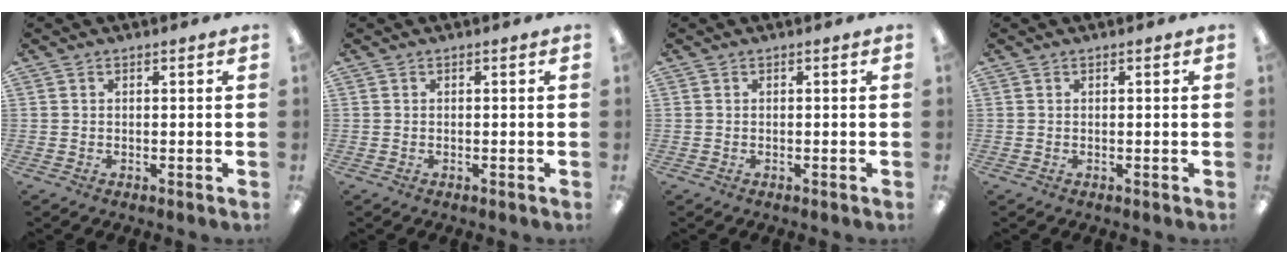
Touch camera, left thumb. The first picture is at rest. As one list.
[{"total": 0.0}, {"total": 0.0}, {"total": 0.0}]